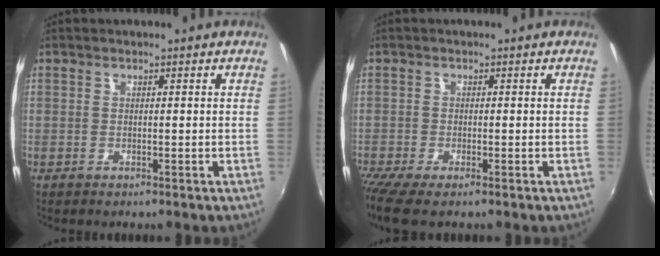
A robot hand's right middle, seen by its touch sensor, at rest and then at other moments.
{"total": 4.2, "force": [-3.1, 0.1, 2.8], "torque": [-0.066, -0.023, -0.060]}